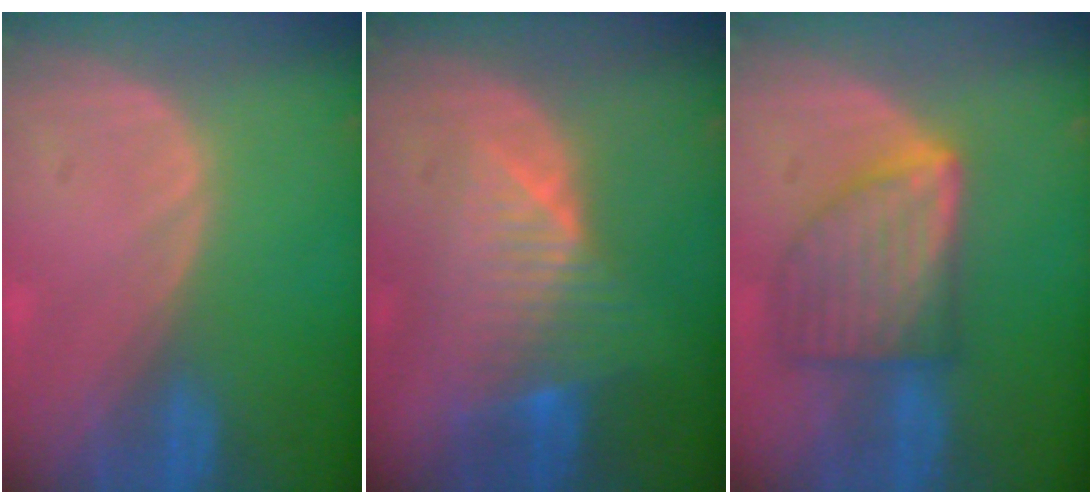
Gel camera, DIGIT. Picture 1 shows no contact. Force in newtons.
{"total": 8.1, "press": 6.9, "slide": 4.3}
{"total": 7.9, "press": 7.9, "slide": 0.3}